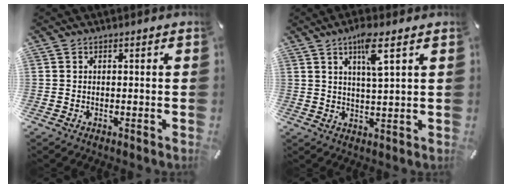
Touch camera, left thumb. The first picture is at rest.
{"total": 7.2, "force": [3.9, 1.1, 6.0], "torque": [-0.111, -0.005, 0.061]}